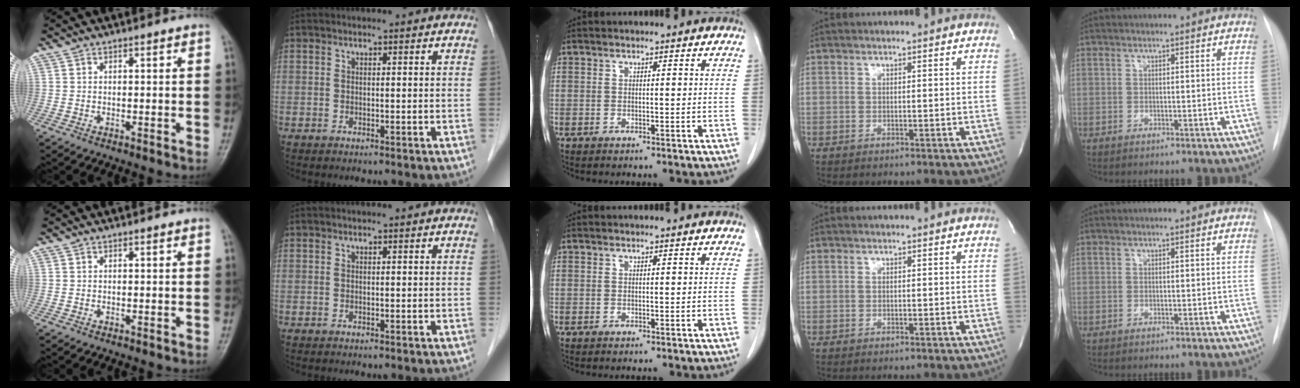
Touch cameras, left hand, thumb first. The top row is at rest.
{}